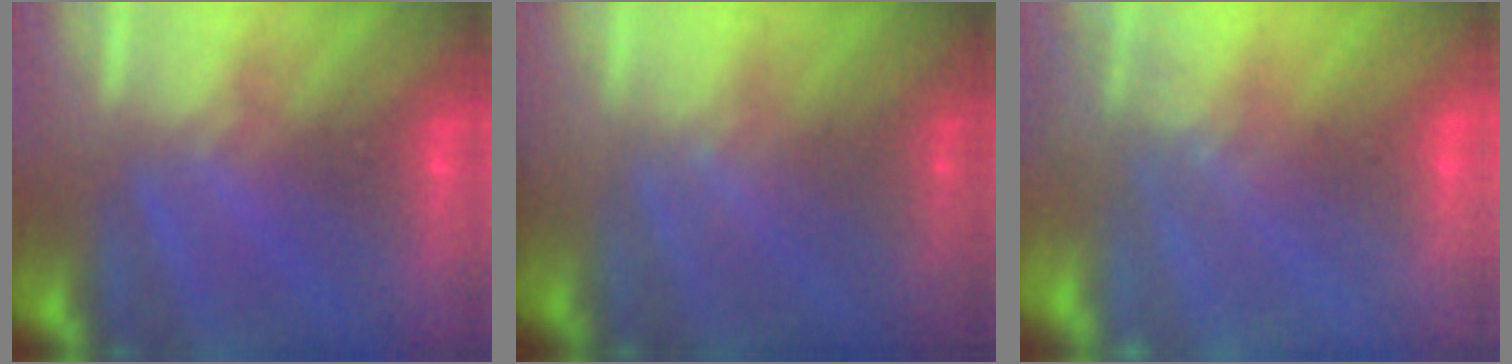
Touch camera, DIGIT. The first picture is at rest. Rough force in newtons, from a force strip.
{"total": 1.5}
{"total": 9.2}